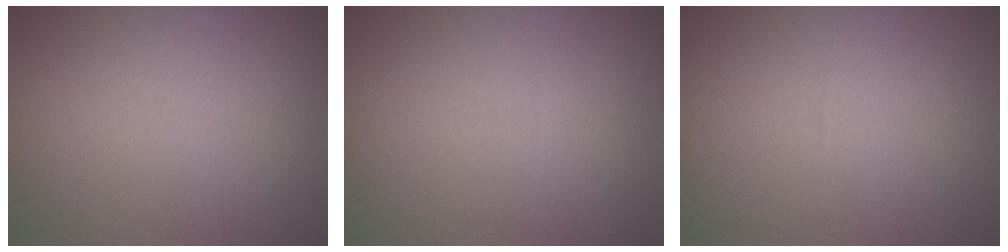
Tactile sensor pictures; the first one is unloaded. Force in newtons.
{"total": 0.0}
{"total": 0.0}